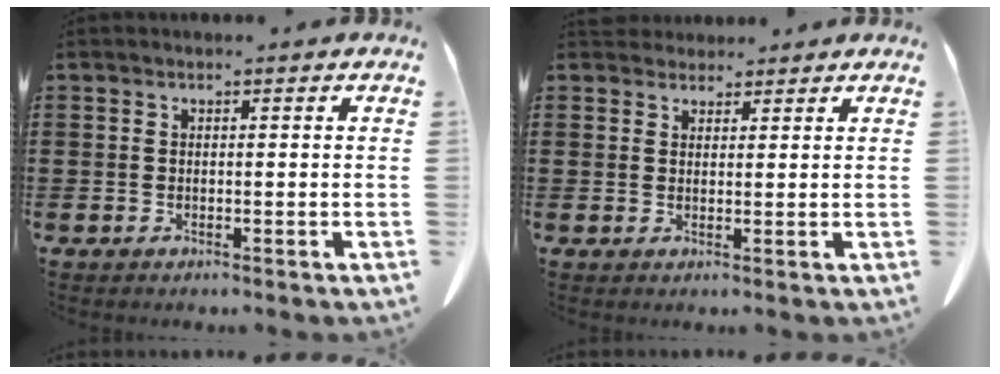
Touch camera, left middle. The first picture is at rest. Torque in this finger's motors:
{"motor_torque": [0.33, 0.42, -0.09, -0.02]}